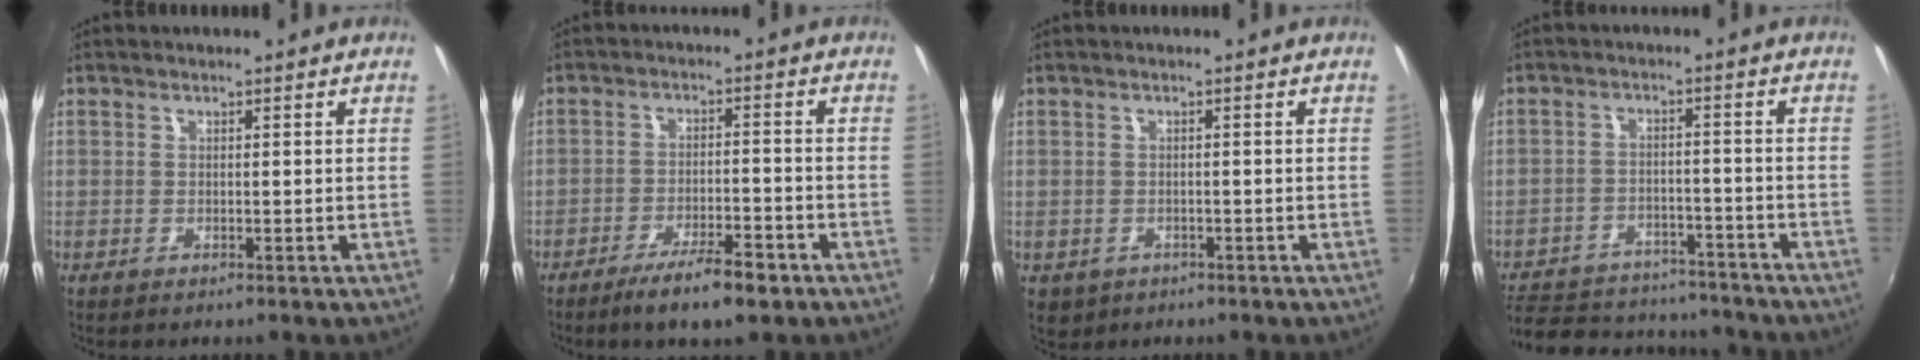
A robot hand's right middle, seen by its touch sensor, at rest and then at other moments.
{"total": 7.9, "force": [-5.5, 1.7, 5.4], "torque": [-0.112, -0.007, -0.088]}
{"total": 3.4, "force": [-1.1, 3.0, 1.3], "torque": [-0.034, -0.006, -0.008]}
{"total": 20.7, "force": [-17.1, 8.5, 8.0], "torque": [-0.187, 0.006, -0.229]}